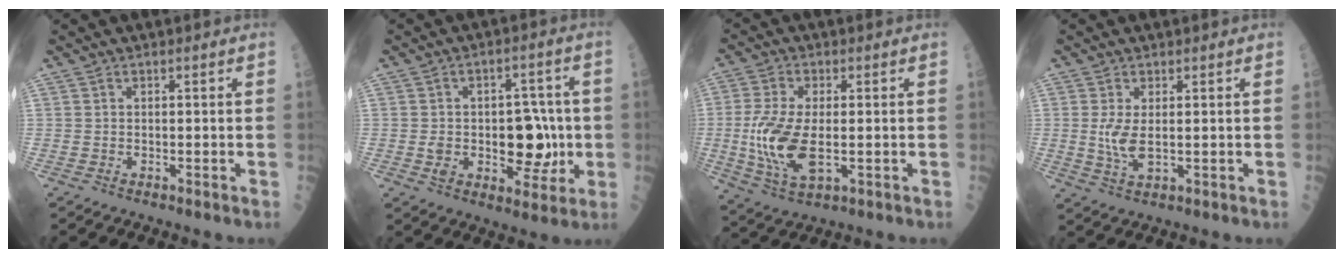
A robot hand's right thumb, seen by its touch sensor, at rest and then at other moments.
{"total": 12.3, "force": [-0.8, 7.7, 9.6], "torque": [-0.093, 0.013, -0.002]}
{"total": 12.3, "force": [-1.2, 5.6, 10.9], "torque": [-0.238, -0.014, -0.018]}
{"total": 4.5, "force": [0.4, 1.8, 4.1], "torque": [-0.091, -0.011, 0.013]}